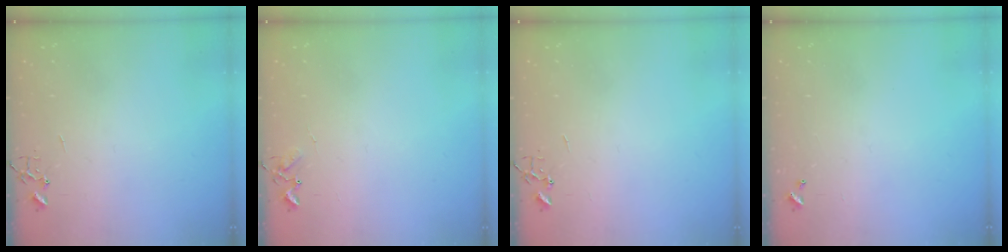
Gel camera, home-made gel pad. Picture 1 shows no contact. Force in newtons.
{"total": 4.5, "press": 4.5, "slide": 0.5}
{"total": 0.0}
{"total": 0.0}